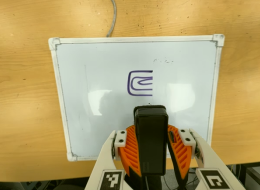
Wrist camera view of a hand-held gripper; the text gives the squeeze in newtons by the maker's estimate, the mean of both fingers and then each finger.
{"total": 11.6, "left": 10.8, "right": 12.4}